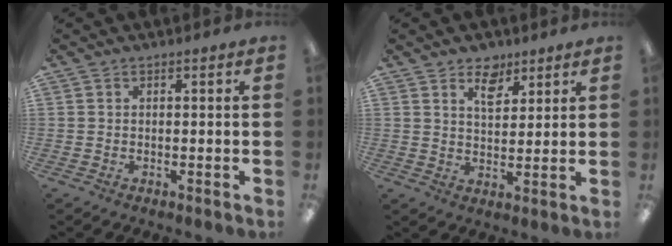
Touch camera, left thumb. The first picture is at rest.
{"total": 6.5, "force": [4.4, 3.7, 3.0], "torque": [-0.035, -0.020, 0.076]}